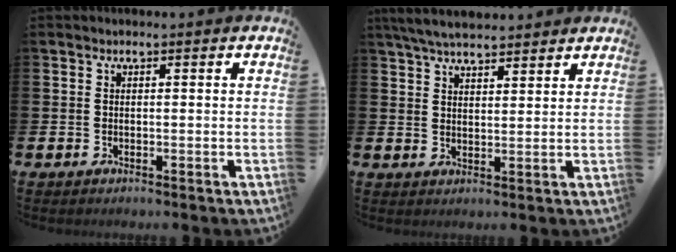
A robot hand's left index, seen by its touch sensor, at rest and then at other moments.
{"total": 5.4, "force": [5.1, 1.1, 1.5], "torque": [-0.043, -0.014, 0.094]}